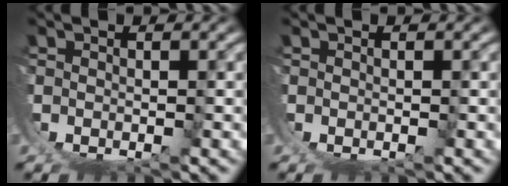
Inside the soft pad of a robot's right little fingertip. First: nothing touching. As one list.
[{"total": 0.0}]